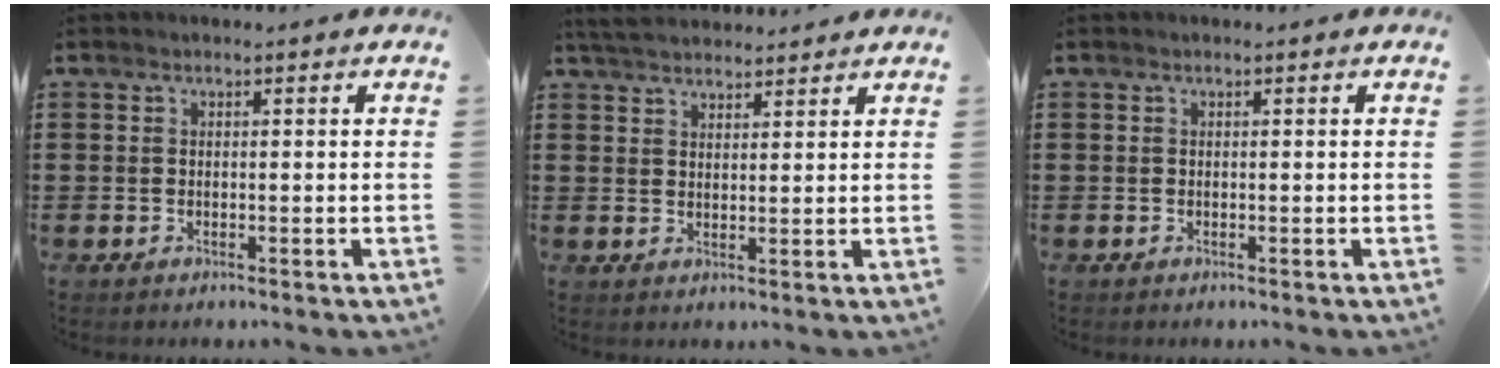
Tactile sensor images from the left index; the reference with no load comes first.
{"total": 3.9, "force": [3.6, 0.9, 1.0], "torque": [-0.030, -0.003, 0.069]}
{"total": 0.0}